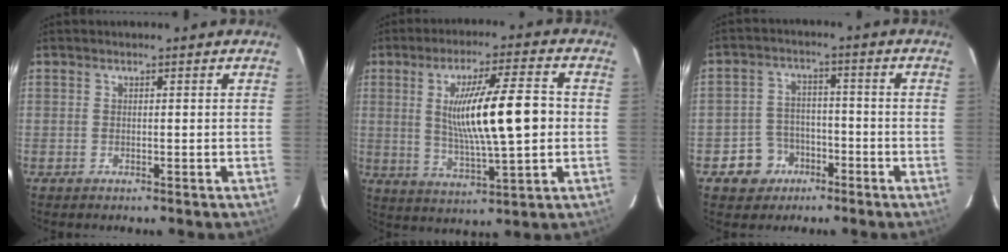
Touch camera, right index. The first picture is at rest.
{"total": 13.9, "force": [0.9, 1.4, 13.8], "torque": [-0.239, 0.003, 0.020]}
{"total": 6.2, "force": [-3.1, 5.3, 1.1], "torque": [-0.017, 0.014, -0.044]}